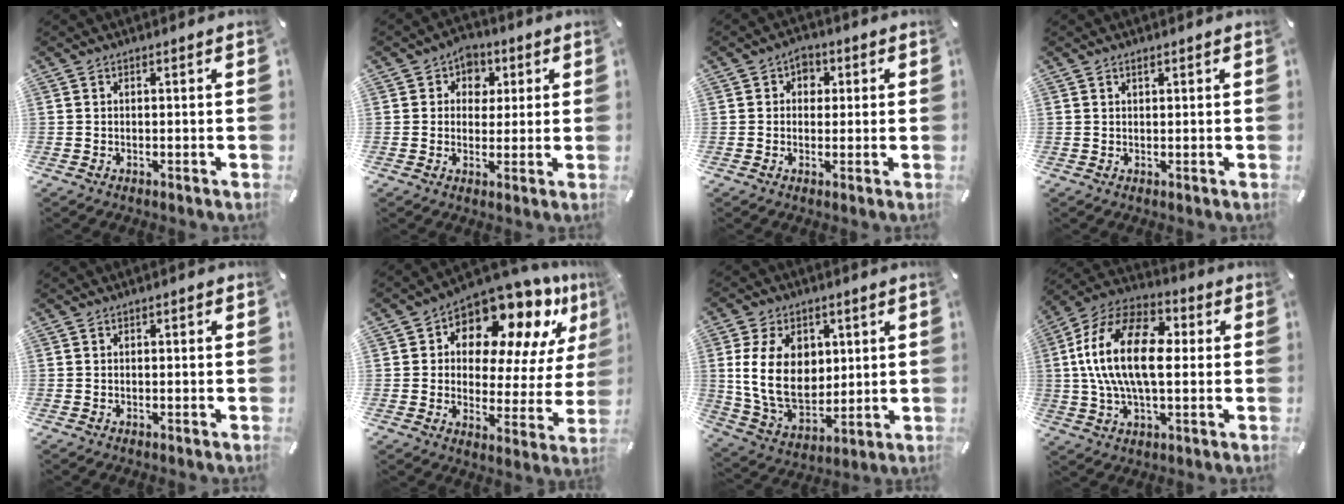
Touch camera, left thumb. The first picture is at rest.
{"total": 5.6, "force": [1.1, 5.1, 1.9], "torque": [-0.021, -0.004, 0.012]}
{"total": 3.8, "force": [0.7, 3.3, 1.9], "torque": [-0.009, -0.002, 0.004]}
{"total": 0.9, "force": [0.5, 0.3, 0.6], "torque": [-0.011, 0.002, 0.009]}
{"total": 0.6, "force": [0.0, 0.3, 0.5], "torque": [-0.008, 0.002, -0.002]}
{"total": 14.2, "force": [10.2, 7.3, 6.6], "torque": [-0.109, -0.090, 0.173]}
{"total": 15.6, "force": [2.7, 11.5, 10.2], "torque": [-0.216, 0.001, 0.047]}
{"total": 19.3, "force": [1.3, 10.9, 15.8], "torque": [-0.329, 0.006, 0.016]}